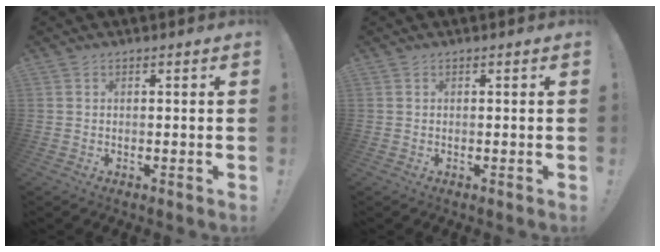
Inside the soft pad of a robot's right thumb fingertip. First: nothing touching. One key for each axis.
{"total": 0.0}